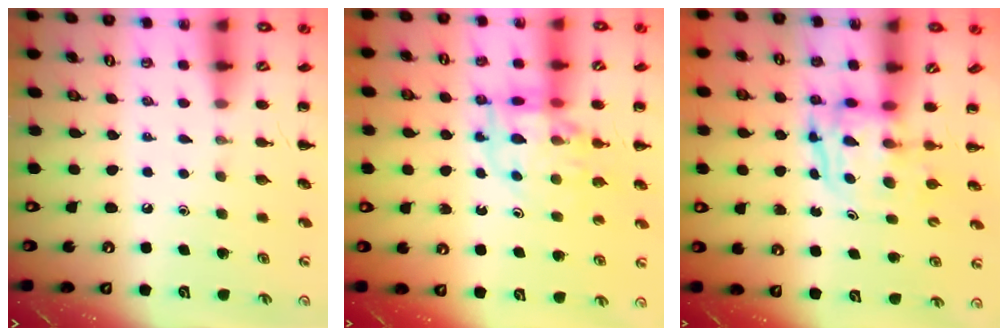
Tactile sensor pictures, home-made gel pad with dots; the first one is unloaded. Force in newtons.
{"total": 11.8, "press": 11.3, "slide": 3.5}
{"total": 4.0, "press": 3.9, "slide": 0.4}